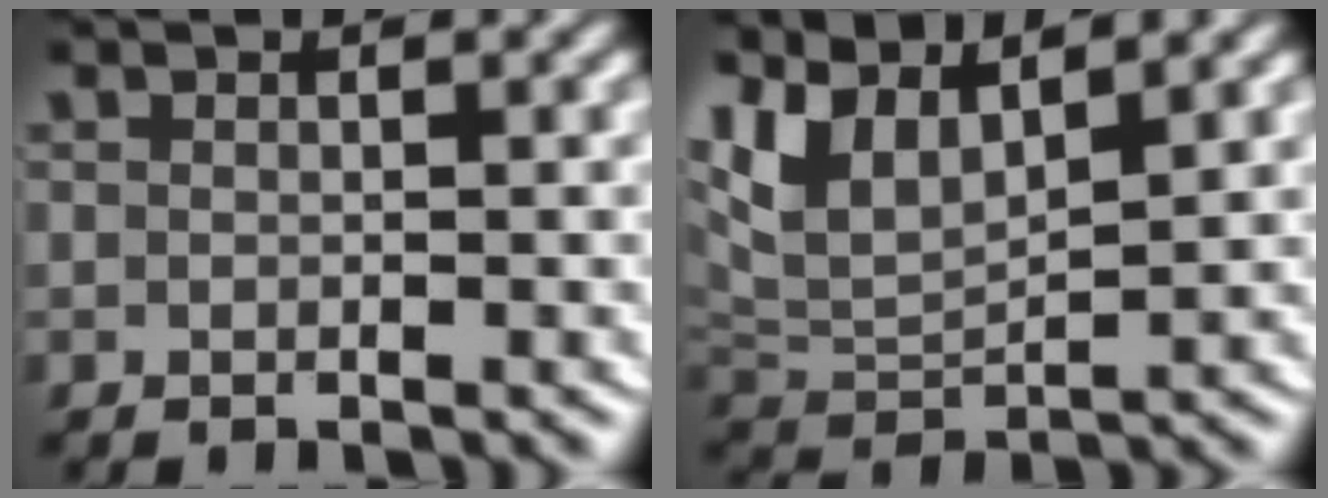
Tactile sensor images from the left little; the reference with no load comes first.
{"total": 8.1, "force": [2.9, 5.9, 4.8], "torque": [-0.135, -0.003, 0.050]}